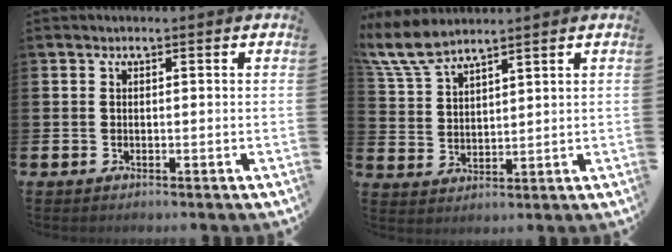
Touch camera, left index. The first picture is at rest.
{"total": 6.8, "force": [6.2, 1.4, 2.6], "torque": [-0.073, -0.019, 0.115]}